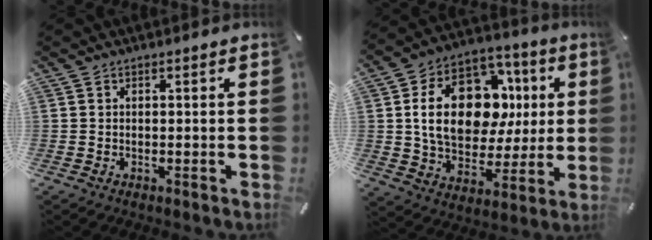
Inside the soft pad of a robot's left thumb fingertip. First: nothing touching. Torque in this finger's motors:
{"motor_torque": [1.48, 1.88, 1.54, -1.23, 0.72]}